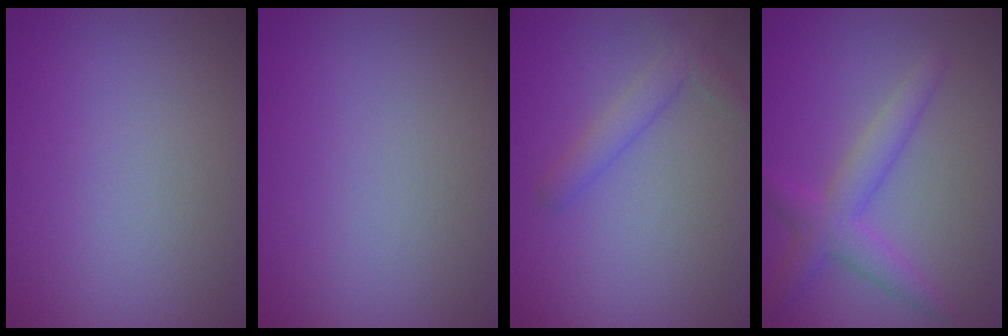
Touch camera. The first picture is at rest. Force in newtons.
{"total": 0.0}
{"total": 2.3, "press": 2.3, "slide": 0.1}
{"total": 3.5, "press": 3.5, "slide": 0.1}